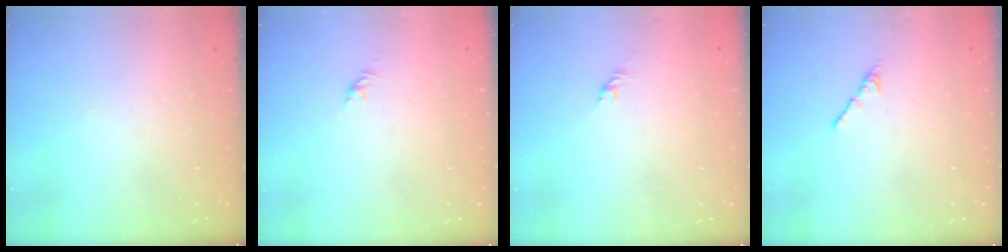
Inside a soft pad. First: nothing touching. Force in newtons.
{"total": 0.0}
{"total": 0.0}
{"total": 2.7, "press": 2.7, "slide": 0.7}